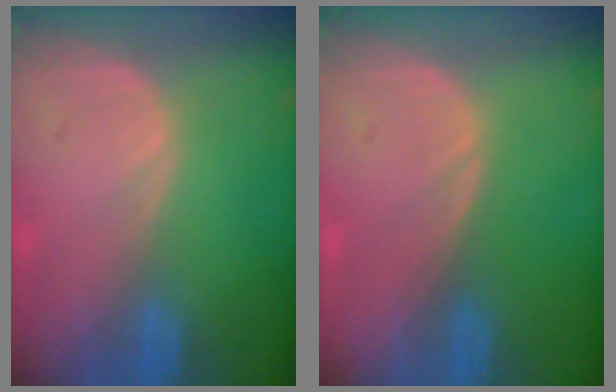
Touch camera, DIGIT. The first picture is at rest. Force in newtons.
{"total": 0.0}